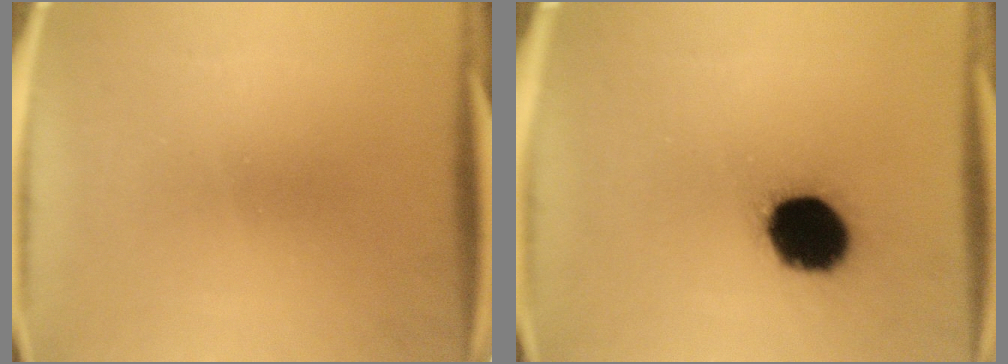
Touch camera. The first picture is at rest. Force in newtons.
{"total": 17.6}